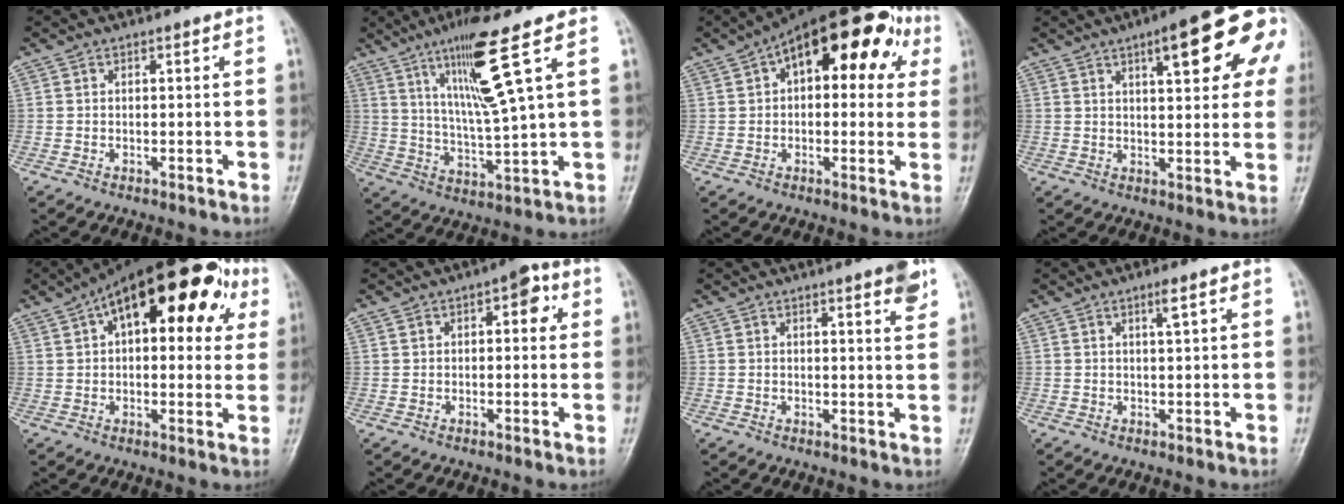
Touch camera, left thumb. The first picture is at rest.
{"total": 12.7, "force": [6.2, -0.5, 11.1], "torque": [-0.209, -0.037, 0.122]}
{"total": 18.4, "force": [6.4, 9.4, 14.4], "torque": [-0.159, 0.033, 0.080]}
{"total": 16.5, "force": [7.0, 5.3, 14.0], "torque": [-0.149, 0.000, 0.081]}
{"total": 22.0, "force": [8.5, 10.5, 17.3], "torque": [-0.223, 0.036, 0.118]}
{"total": 4.5, "force": [1.6, 2.5, 3.4], "torque": [-0.026, 0.008, 0.016]}
{"total": 1.5, "force": [0.9, 0.2, 1.2], "torque": [-0.017, -0.003, 0.010]}
{"total": 1.7, "force": [0.9, -0.2, 1.4], "torque": [-0.029, -0.005, 0.020]}